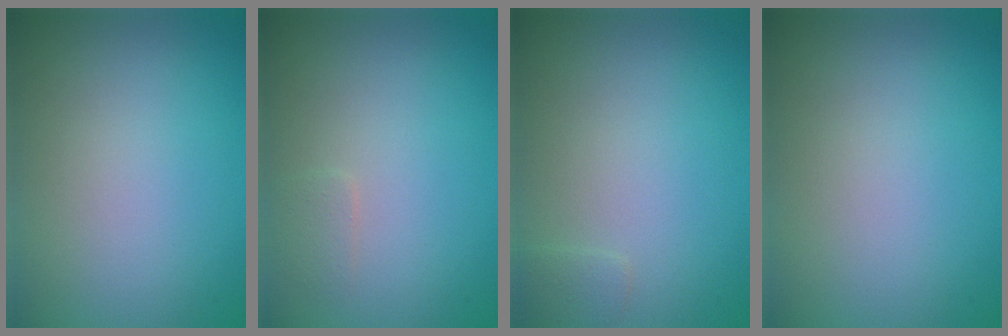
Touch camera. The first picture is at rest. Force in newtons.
{"total": 0.9, "press": 0.9, "slide": 0.1}
{"total": 0.8, "press": 0.8, "slide": 0.1}
{"total": 0.0}